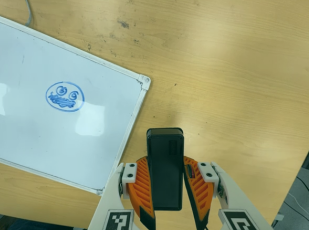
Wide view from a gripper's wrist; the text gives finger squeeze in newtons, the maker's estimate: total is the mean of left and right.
{"total": 9.8, "left": 8.0, "right": 11.7}